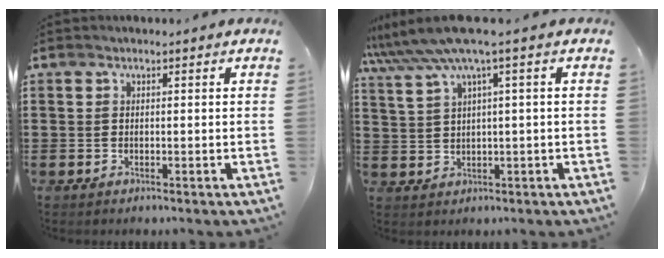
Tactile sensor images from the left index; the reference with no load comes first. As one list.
[{"total": 5.8, "force": [2.9, -0.3, 5.0], "torque": [-0.114, -0.018, 0.047]}]